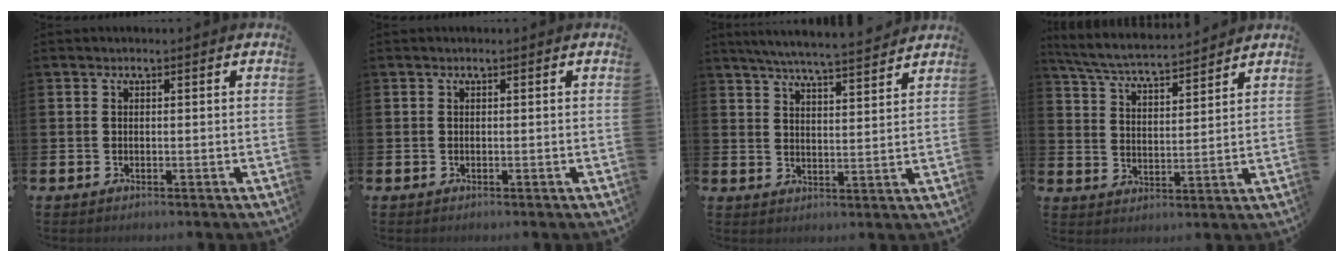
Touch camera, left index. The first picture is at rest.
{"total": 0.0}
{"total": 5.8, "force": [5.6, -0.4, 1.4], "torque": [-0.042, -0.039, 0.097]}
{"total": 5.6, "force": [5.4, 0.3, 1.2], "torque": [-0.047, -0.037, 0.094]}